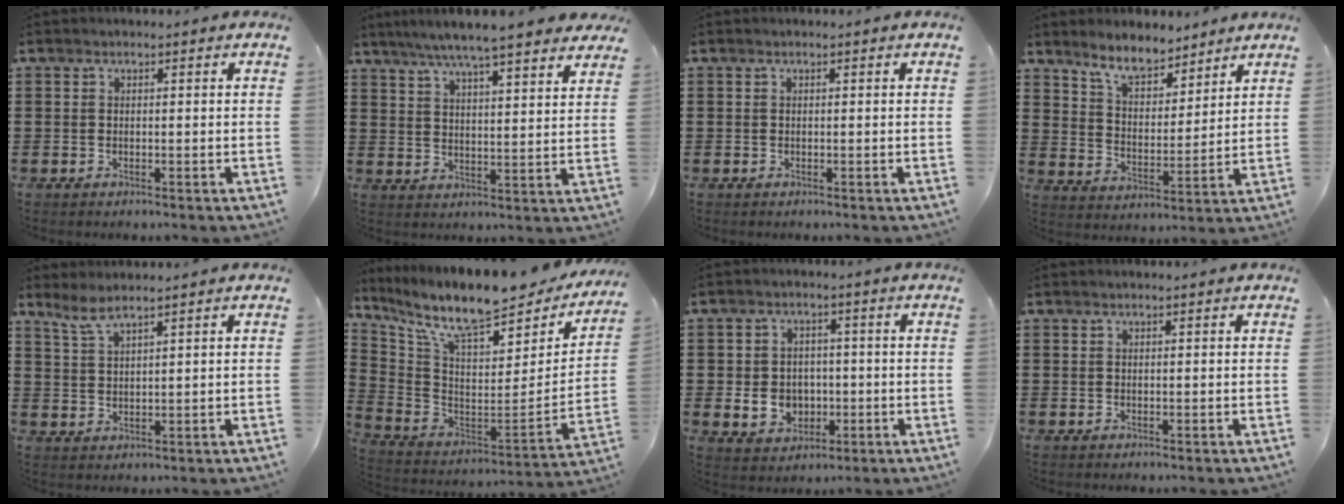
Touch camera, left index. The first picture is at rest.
{"total": 6.3, "force": [5.6, -0.2, 2.9], "torque": [-0.077, -0.024, 0.095]}
{"total": 0.0}
{"total": 6.8, "force": [6.2, 1.7, 2.1], "torque": [-0.066, -0.021, 0.113]}
{"total": 3.1, "force": [2.6, 0.2, 1.7], "torque": [-0.040, -0.001, 0.048]}
{"total": 10.9, "force": [8.9, 2.2, 5.8], "torque": [-0.136, -0.073, 0.150]}
{"total": 5.3, "force": [-0.8, 4.6, 2.4], "torque": [-0.048, 0.008, -0.015]}
{"total": 0.0}